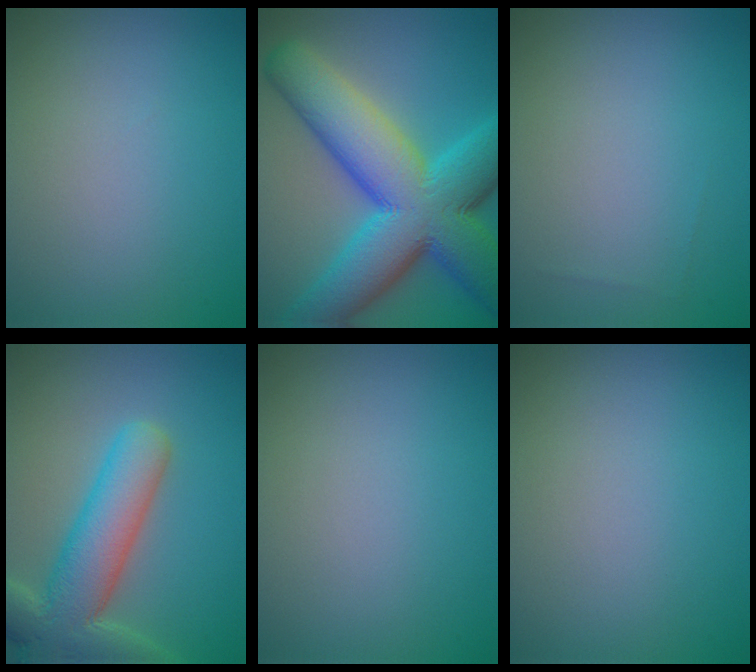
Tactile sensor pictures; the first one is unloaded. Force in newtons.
{"total": 14.8, "press": 14.8, "slide": 0.4}
{"total": 0.0}
{"total": 8.5, "press": 8.5, "slide": 0.9}
{"total": 0.0}
{"total": 0.0}